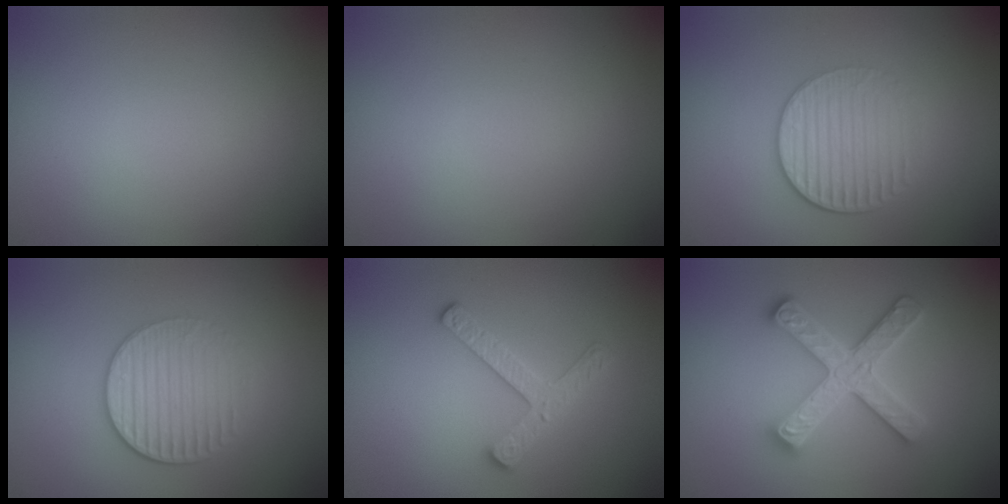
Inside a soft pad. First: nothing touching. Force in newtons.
{"total": 0.0}
{"total": 3.1, "press": 2.7, "slide": 1.5}
{"total": 3.0, "press": 2.7, "slide": 1.3}
{"total": 2.9, "press": 2.8, "slide": 0.6}
{"total": 4.9, "press": 4.9, "slide": 0.8}